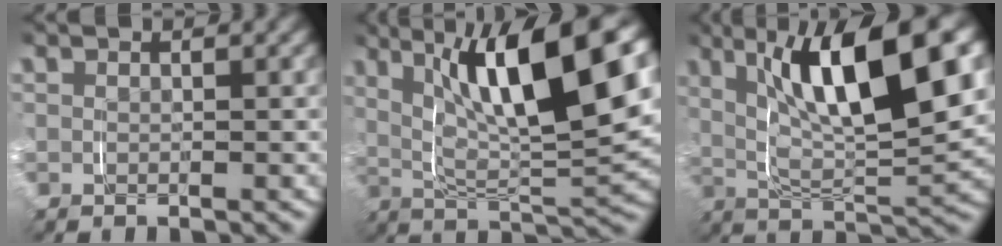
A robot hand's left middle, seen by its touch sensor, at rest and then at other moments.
{"total": 12.7, "force": [4.3, 4.3, 11.1], "torque": [-0.170, 0.021, 0.065]}
{"total": 11.4, "force": [3.6, 3.9, 10.1], "torque": [-0.170, 0.015, 0.056]}